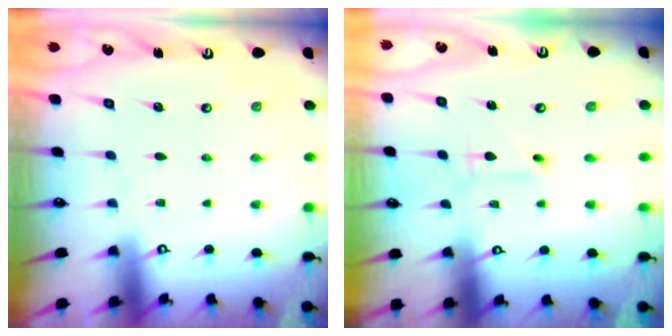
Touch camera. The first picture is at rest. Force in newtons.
{"total": 2.9, "press": 2.9, "slide": 0.2}